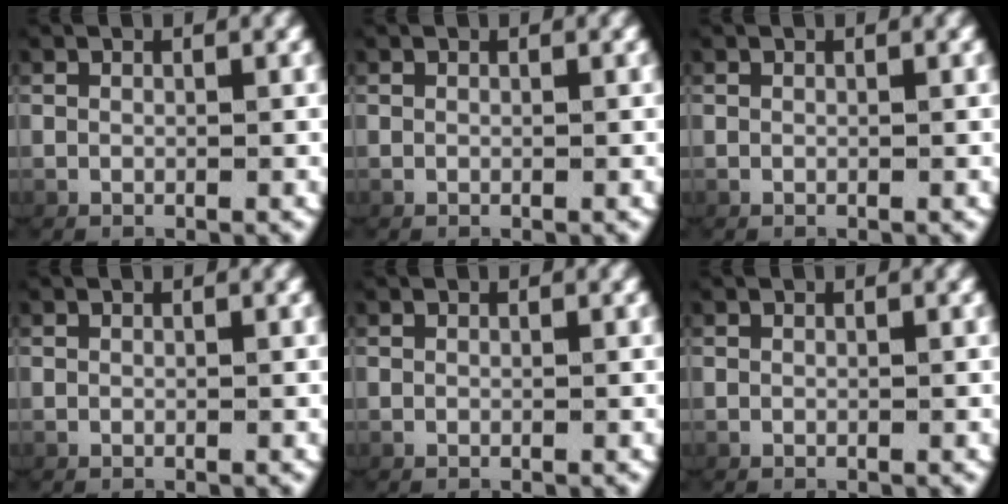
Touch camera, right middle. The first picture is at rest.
{"total": 0.0}
{"total": 0.0}
{"total": 0.0}
{"total": 0.0}
{"total": 0.0}